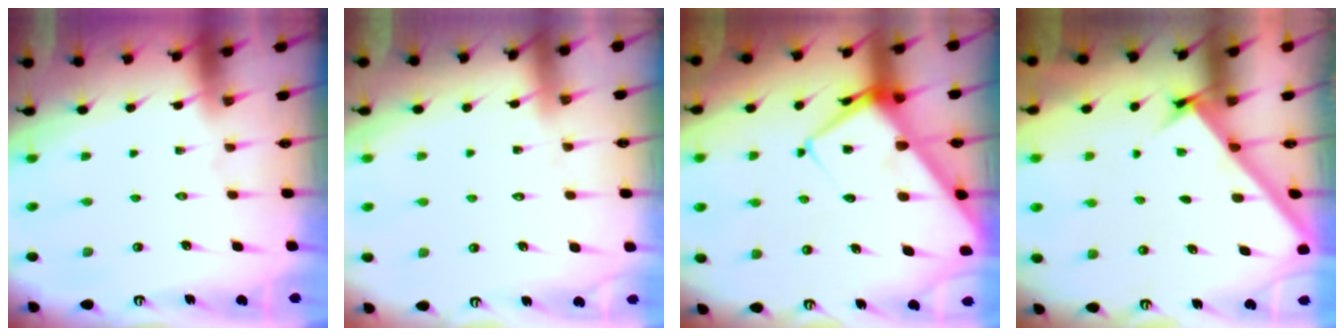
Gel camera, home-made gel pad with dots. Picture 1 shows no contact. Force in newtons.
{"total": 3.5, "press": 3.4, "slide": 0.3}
{"total": 13.1, "press": 13.0, "slide": 0.6}
{"total": 2.5, "press": 2.5, "slide": 0.3}